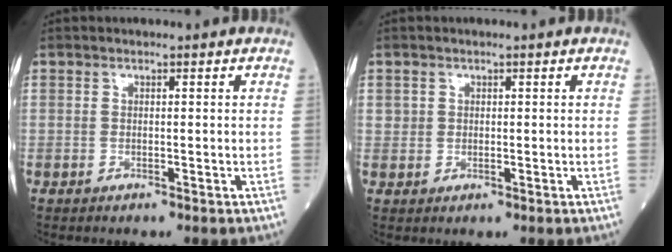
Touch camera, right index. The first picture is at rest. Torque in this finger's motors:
{"motor_torque": [0.39, 0.26, 0.03, 0.02]}